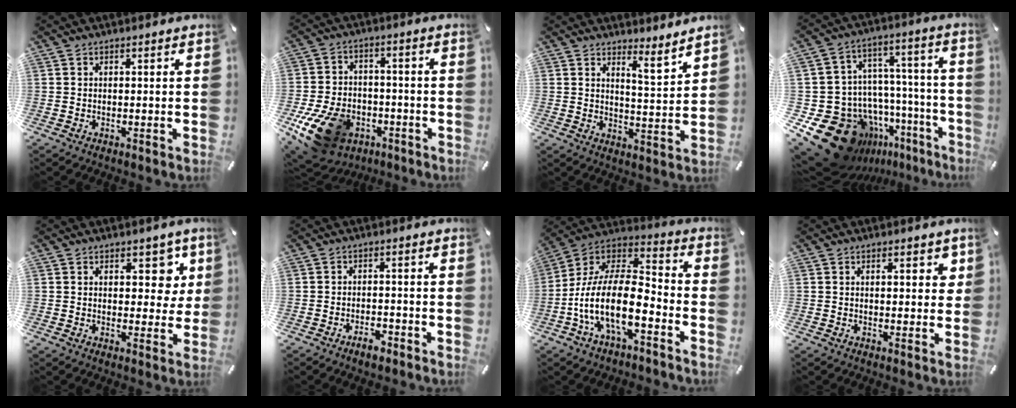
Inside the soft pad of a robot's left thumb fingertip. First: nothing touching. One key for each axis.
{"total": 15.7, "fx": -7.5, "fy": 10.8, "fz": 8.6, "tx": -0.171, "ty": 0.043, "tz": -0.118}
{"total": 5.4, "fx": 4.8, "fy": -0.2, "fz": 2.3, "tx": -0.028, "ty": -0.050, "tz": 0.078}
{"total": 21.8, "fx": -13.5, "fy": 13.8, "fz": 10.2, "tx": -0.168, "ty": 0.038, "tz": -0.178}
{"total": 7.9, "fx": 3.4, "fy": 5.2, "fz": 4.8, "tx": -0.035, "ty": -0.012, "tz": 0.050}
{"total": 3.7, "fx": -2.6, "fy": 1.7, "fz": 2.0, "tx": -0.031, "ty": 0.014, "tz": -0.047}
{"total": 17.0, "fx": -7.8, "fy": 7.2, "fz": 13.3, "tx": -0.287, "ty": 0.012, "tz": -0.140}
{"total": 3.9, "fx": 1.6, "fy": 2.1, "fz": 2.8, "tx": -0.036, "ty": -0.001, "tz": 0.021}